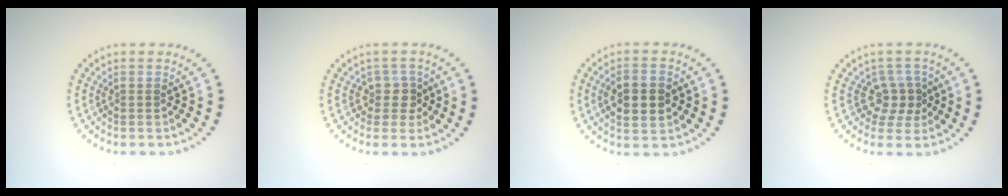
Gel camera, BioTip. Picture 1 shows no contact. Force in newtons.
{"total": 2.1, "press": 1.7, "slide": 1.2}
{"total": 3.7, "press": 3.7, "slide": 0.3}
{"total": 2.5, "press": 2.0, "slide": 1.5}